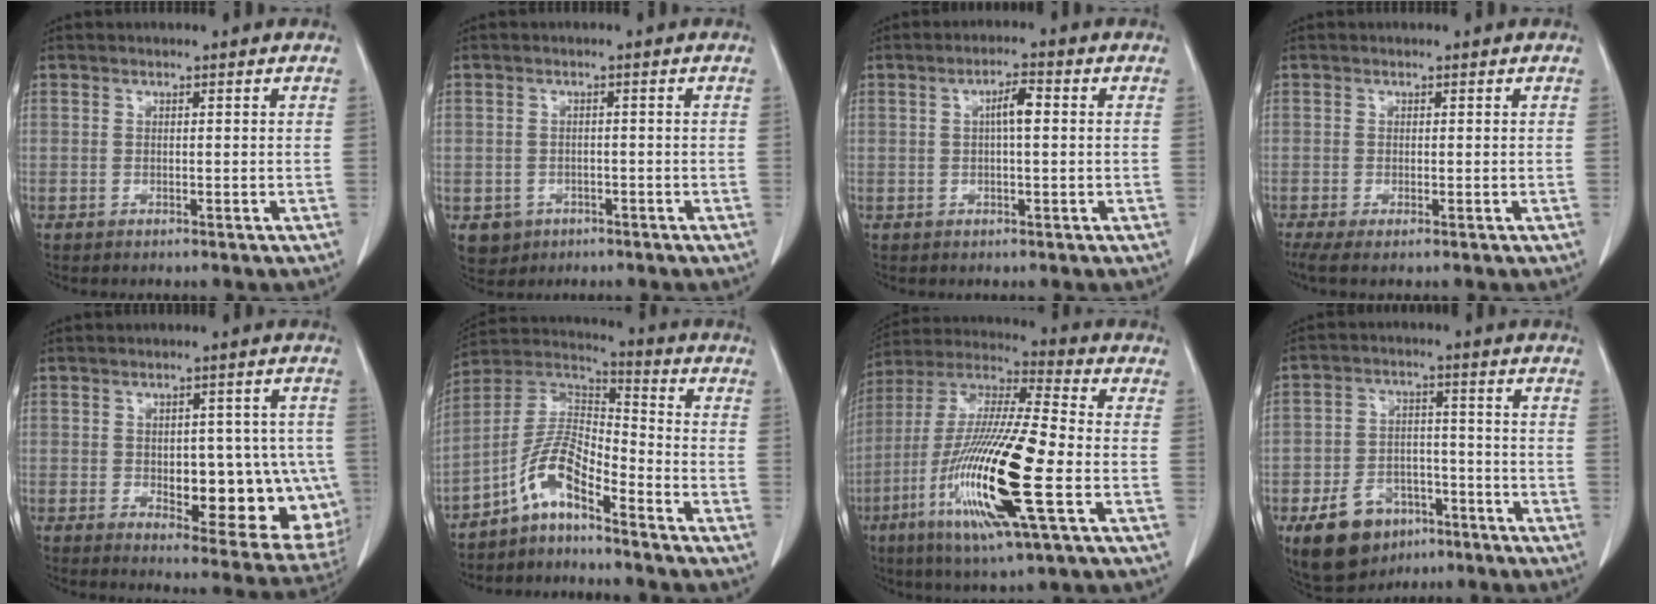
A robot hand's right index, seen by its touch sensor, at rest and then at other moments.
{"total": 3.4, "force": [-1.4, 3.1, 0.5], "torque": [-0.003, 0.006, -0.017]}
{"total": 3.4, "force": [0.5, 0.7, 3.3], "torque": [-0.056, 0.008, 0.007]}
{"total": 2.1, "force": [-0.7, 0.7, 1.9], "torque": [-0.039, -0.005, -0.012]}
{"total": 14.7, "force": [-2.1, 7.0, 12.7], "torque": [-0.124, 0.013, -0.007]}
{"total": 8.2, "force": [-5.6, 2.0, 5.6], "torque": [-0.119, 0.025, -0.116]}
{"total": 21.1, "force": [-6.0, 1.8, 20.1], "torque": [-0.421, -0.028, -0.116]}
{"total": 10.1, "force": [-5.8, 6.5, 5.2], "torque": [-0.102, 0.006, -0.092]}